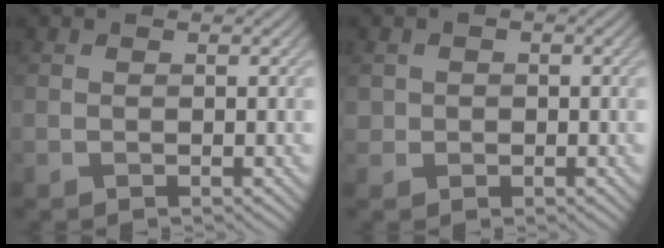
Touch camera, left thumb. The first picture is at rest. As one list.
[{"total": 1.5, "force": [-0.1, 1.5, 0.2], "torque": [0.000, -0.005, -0.002]}]